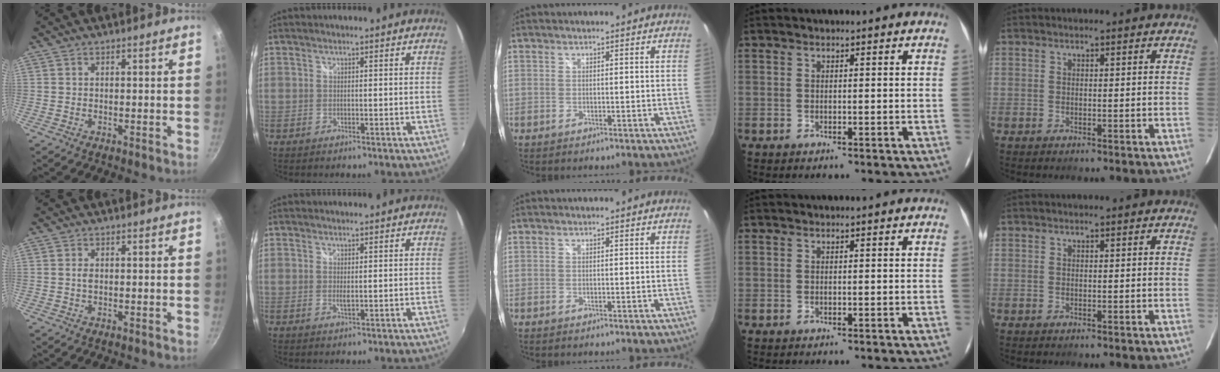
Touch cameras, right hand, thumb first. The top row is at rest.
{"thumb": {"total": 1.4, "force": [0.1, 0.8, 1.1], "torque": [-0.021, 0.002, 0.000]}, "index": {"total": 1.0, "force": [0.1, 0.1, 1.0], "torque": [-0.018, -0.002, 0.000]}}